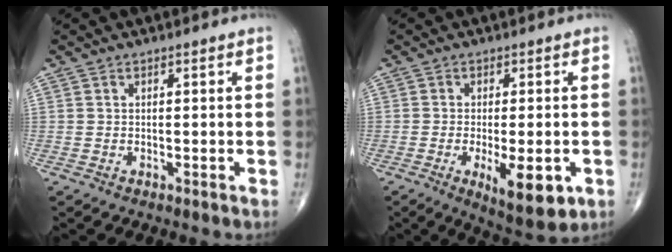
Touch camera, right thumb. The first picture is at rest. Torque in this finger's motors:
{"motor_torque": [-0.36, 0.29, 0.27, 0.06, 0.09]}